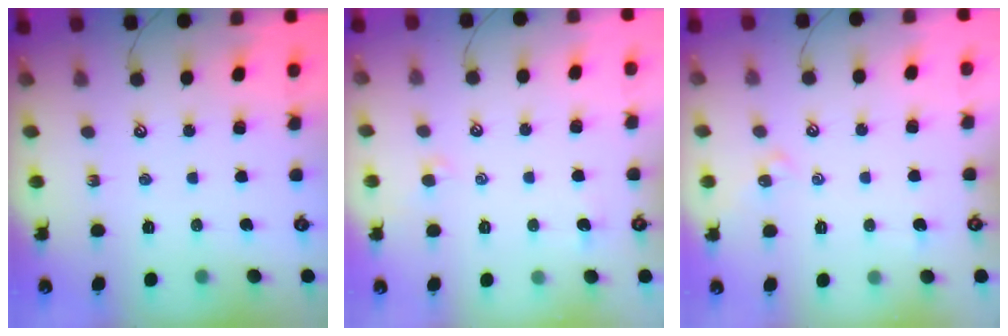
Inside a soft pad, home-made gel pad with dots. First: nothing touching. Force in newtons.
{"total": 0.8, "press": 0.6, "slide": 0.5}
{"total": 1.8, "press": 1.7, "slide": 0.6}